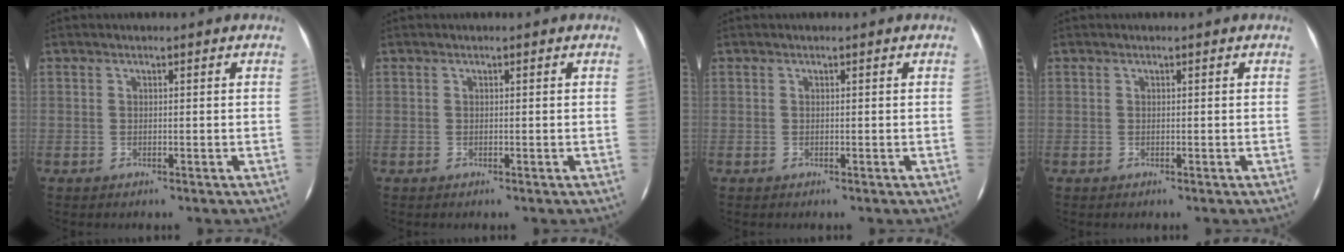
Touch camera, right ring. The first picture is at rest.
{"total": 0.0}
{"total": 0.0}
{"total": 0.0}